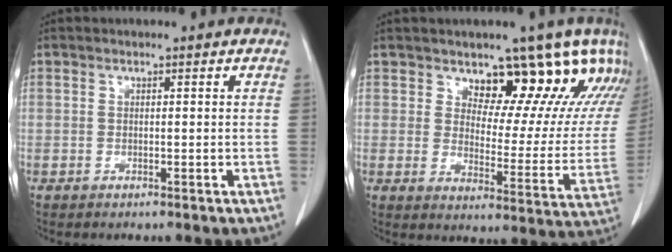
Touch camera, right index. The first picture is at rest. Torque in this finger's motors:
{"motor_torque": [0.95, 0.69, 0.30, 0.03]}